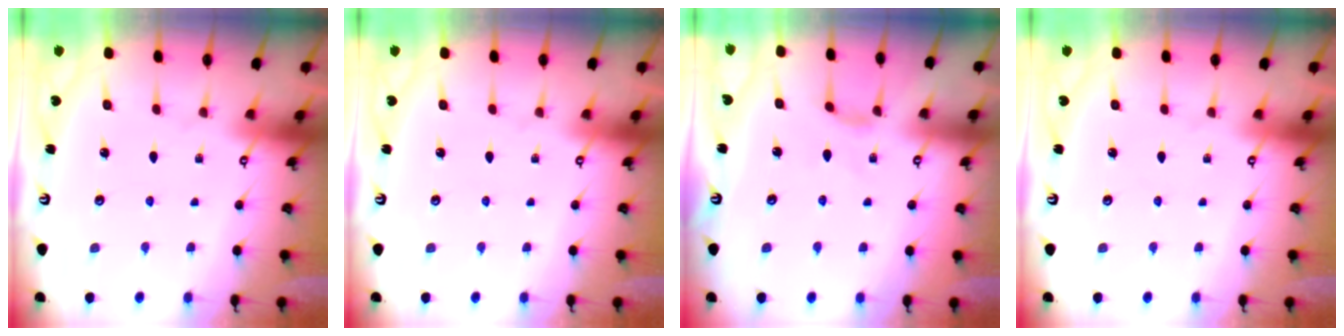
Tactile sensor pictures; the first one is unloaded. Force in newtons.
{"total": 0.0}
{"total": 1.9, "press": 1.8, "slide": 0.5}
{"total": 0.0}